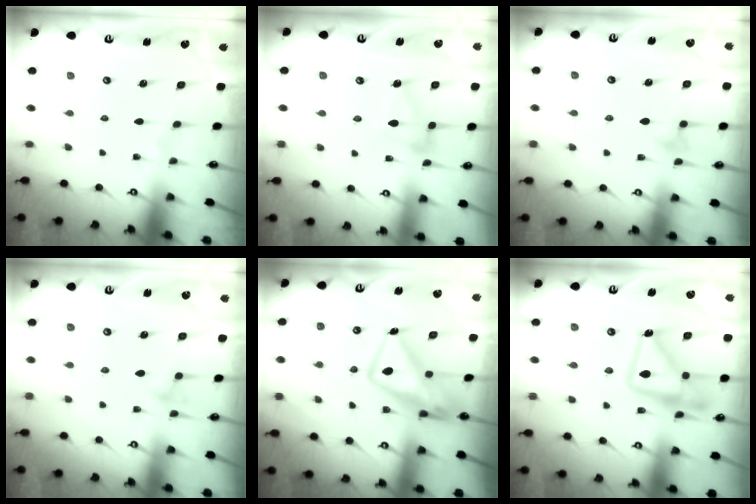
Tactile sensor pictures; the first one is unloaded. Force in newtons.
{"total": 6.5, "press": 6.4, "slide": 0.5}
{"total": 5.6, "press": 5.6, "slide": 0.5}
{"total": 6.7, "press": 6.7, "slide": 0.6}
{"total": 12.8, "press": 12.7, "slide": 1.3}
{"total": 15.3, "press": 15.3, "slide": 1.2}